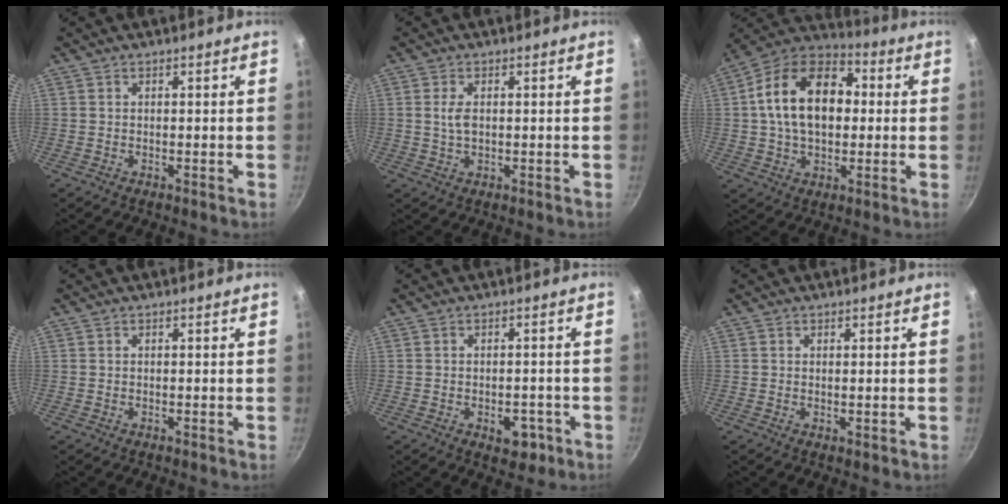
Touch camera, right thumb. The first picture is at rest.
{"total": 2.9, "force": [0.3, 1.6, 2.4], "torque": [-0.045, 0.001, 0.007]}
{"total": 18.7, "force": [1.8, 12.4, 13.9], "torque": [-0.204, 0.031, 0.014]}
{"total": 0.0}
{"total": 5.1, "force": [-2.1, 3.2, 3.4], "torque": [-0.021, 0.013, -0.020]}
{"total": 0.7, "force": [0.2, 0.2, 0.7], "torque": [-0.009, -0.006, 0.001]}